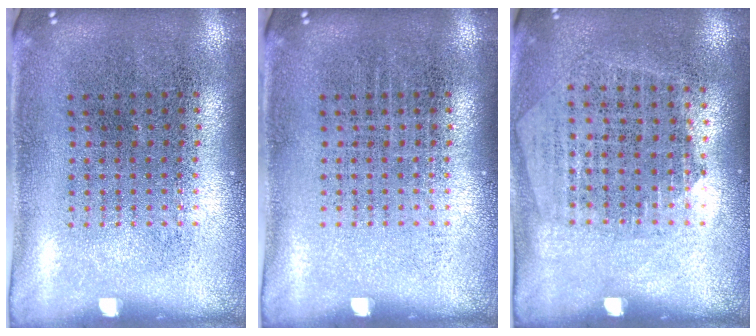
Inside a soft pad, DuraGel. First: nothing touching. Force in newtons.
{"total": 0.0}
{"total": 1.2, "press": 1.1, "slide": 0.6}